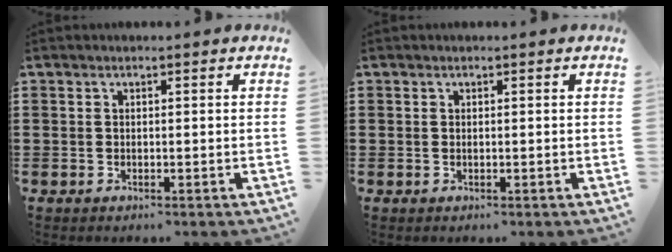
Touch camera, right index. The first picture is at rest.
{"total": 0.0}